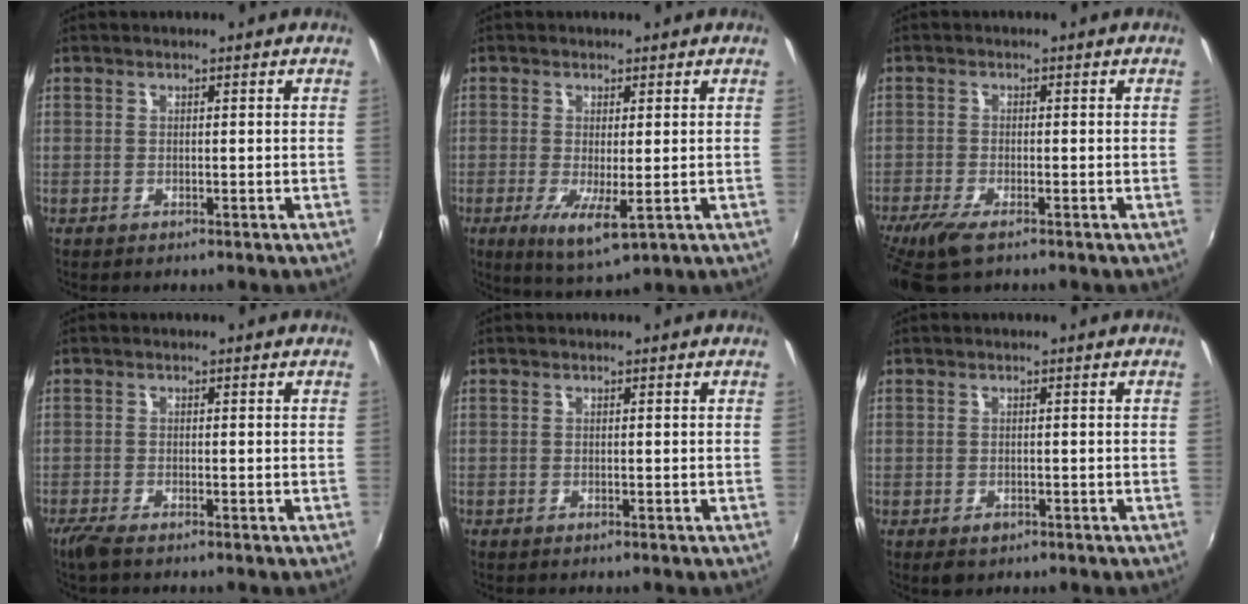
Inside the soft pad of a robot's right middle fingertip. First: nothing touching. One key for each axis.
{"total": 6.2, "fx": -1.4, "fy": 1.3, "fz": 5.9, "tx": -0.114, "ty": -0.021, "tz": -0.020}
{"total": 6.5, "fx": -4.6, "fy": 1.7, "fz": 4.3, "tx": -0.109, "ty": -0.024, "tz": -0.089}
{"total": 3.0, "fx": -2.3, "fy": 0.3, "fz": 1.9, "tx": -0.045, "ty": -0.010, "tz": -0.046}
{"total": 0.0}
{"total": 2.2, "fx": -1.2, "fy": 1.5, "fz": 1.1, "tx": -0.021, "ty": -0.007, "tz": -0.016}